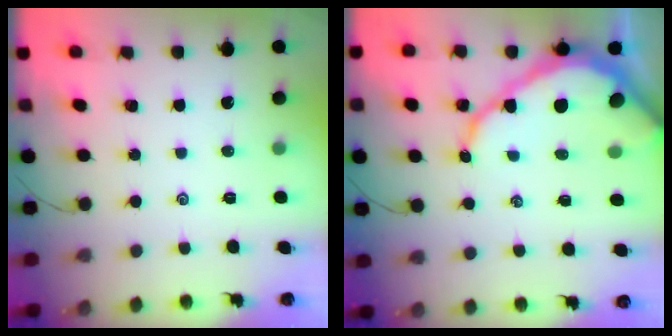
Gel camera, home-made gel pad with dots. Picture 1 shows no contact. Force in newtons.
{"total": 12.7, "press": 12.7, "slide": 0.9}